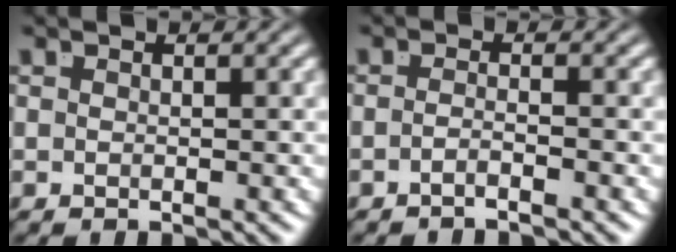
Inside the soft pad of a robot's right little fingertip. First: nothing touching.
{"total": 2.0, "force": [-1.7, -0.8, 0.8], "torque": [-0.015, -0.007, -0.029]}